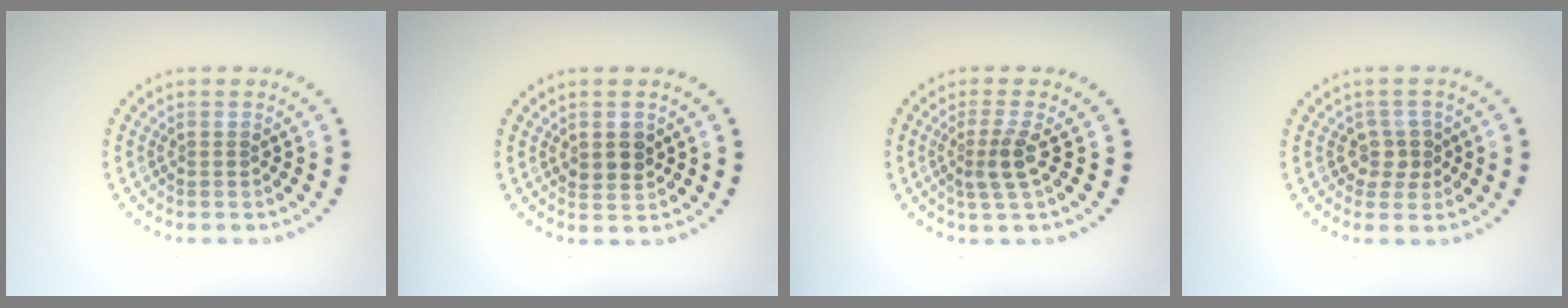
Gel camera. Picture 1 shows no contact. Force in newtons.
{"total": 1.8, "press": 1.8, "slide": 0.4}
{"total": 2.4, "press": 1.8, "slide": 1.5}
{"total": 2.1, "press": 1.7, "slide": 1.2}